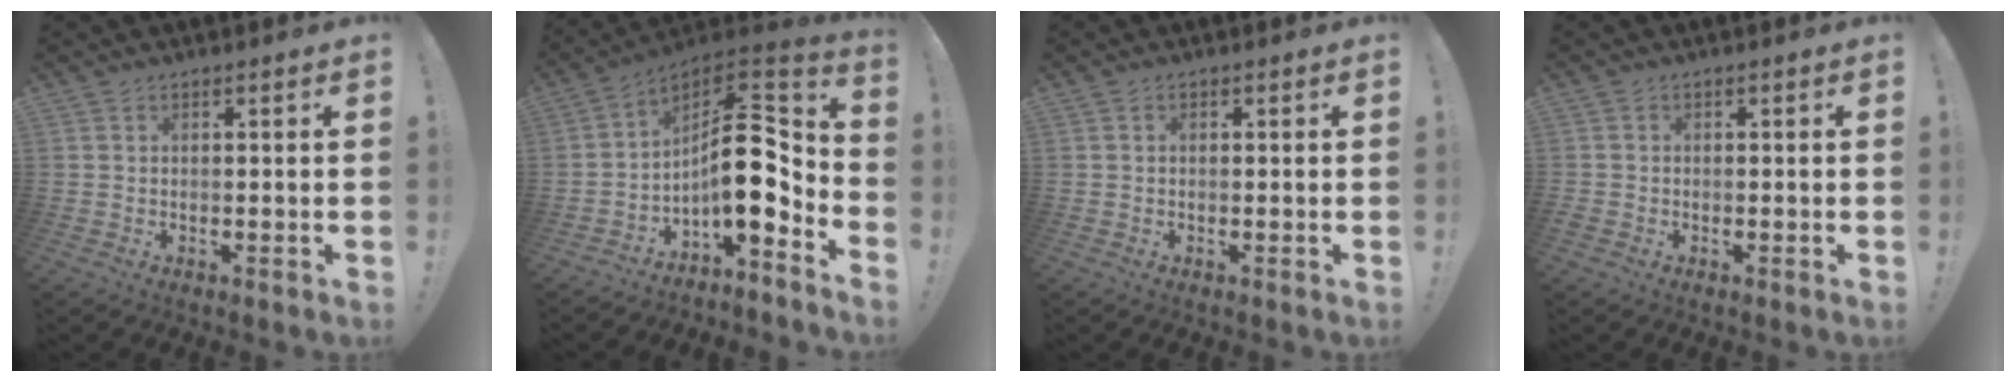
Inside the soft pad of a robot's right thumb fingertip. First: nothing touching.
{"total": 16.9, "force": [-1.3, 7.6, 15.1], "torque": [-0.233, -0.001, -0.021]}
{"total": 0.6, "force": [-0.1, 0.5, 0.3], "torque": [-0.009, 0.002, -0.001]}
{"total": 1.1, "force": [-0.6, 0.9, 0.3], "torque": [-0.004, 0.003, -0.011]}